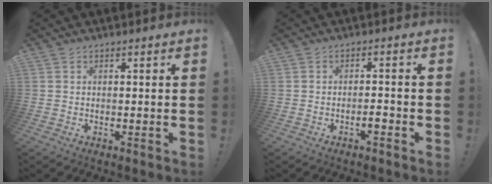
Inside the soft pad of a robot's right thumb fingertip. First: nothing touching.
{"total": 2.2, "force": [-1.4, 0.6, 1.6], "torque": [-0.022, 0.005, -0.024]}